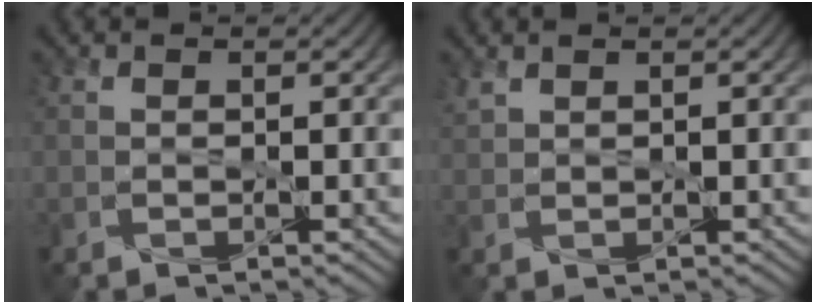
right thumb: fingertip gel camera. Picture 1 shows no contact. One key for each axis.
{"total": 1.4, "fx": 1.2, "fy": 0.6, "fz": 0.5, "tx": -0.020, "ty": 0.006, "tz": 0.029}